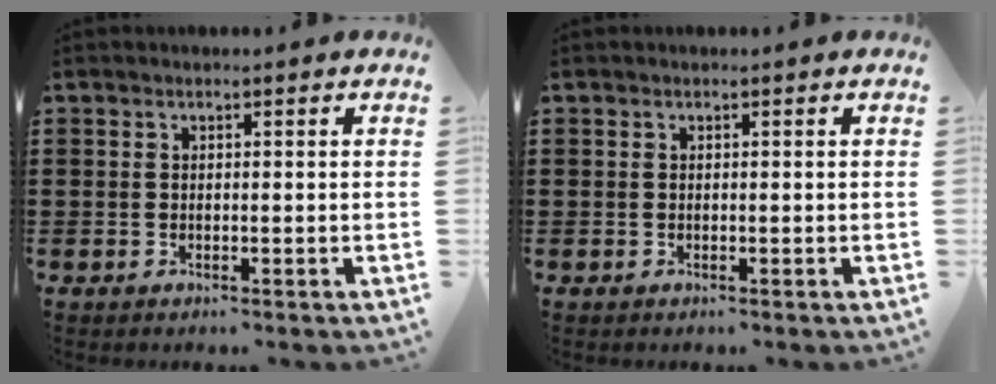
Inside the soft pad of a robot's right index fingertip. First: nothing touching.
{"total": 0.0}